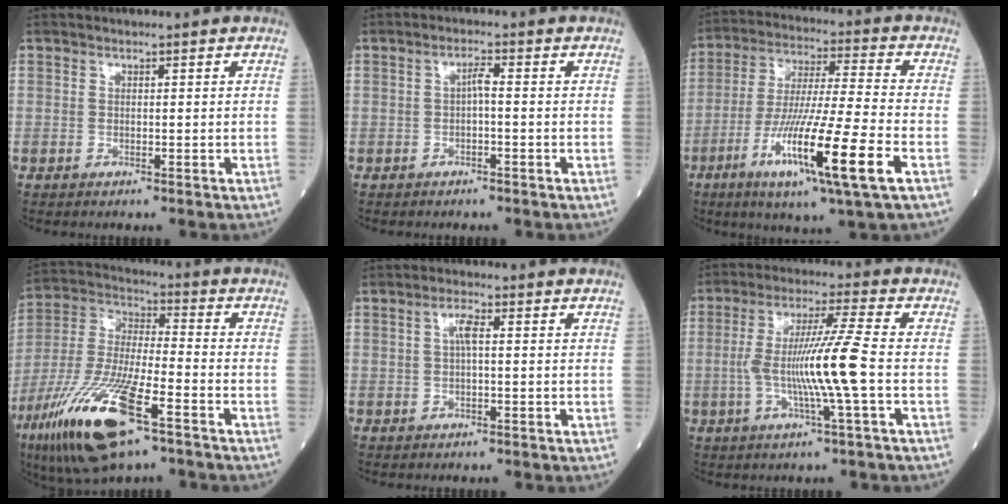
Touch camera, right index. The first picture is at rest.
{"total": 1.8, "force": [-0.2, 0.3, 1.7], "torque": [-0.029, 0.004, -0.005]}
{"total": 17.2, "force": [-6.9, -0.3, 15.8], "torque": [-0.302, -0.034, -0.124]}
{"total": 18.8, "force": [-10.1, 3.7, 15.4], "torque": [-0.354, -0.043, -0.187]}
{"total": 2.3, "force": [0.4, 0.4, 2.2], "torque": [-0.045, 0.004, 0.007]}
{"total": 10.6, "force": [-1.6, -1.3, 10.4], "torque": [-0.200, -0.002, -0.032]}